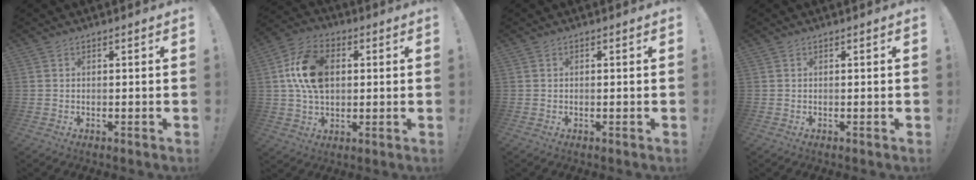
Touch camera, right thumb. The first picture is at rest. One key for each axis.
{"total": 15.5, "fx": 2.5, "fy": 10.8, "fz": 10.8, "tx": -0.186, "ty": 0.010, "tz": 0.048}
{"total": 0.0}
{"total": 0.0}